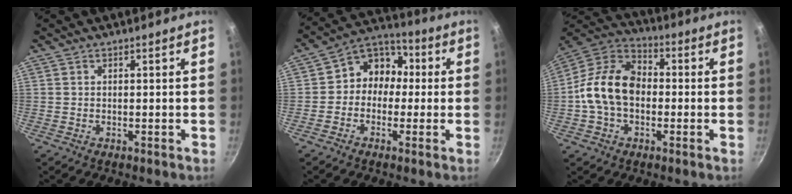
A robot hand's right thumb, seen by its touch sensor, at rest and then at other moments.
{"total": 9.1, "force": [-0.2, 7.9, 4.6], "torque": [-0.026, 0.034, -0.028]}
{"total": 14.3, "force": [-1.2, 10.1, 10.1], "torque": [-0.151, 0.038, -0.043]}